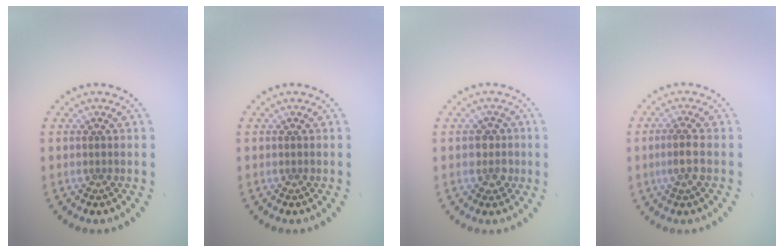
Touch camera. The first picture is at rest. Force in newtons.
{"total": 0.0}
{"total": 1.8, "press": 1.6, "slide": 0.7}
{"total": 1.7, "press": 1.5, "slide": 0.8}